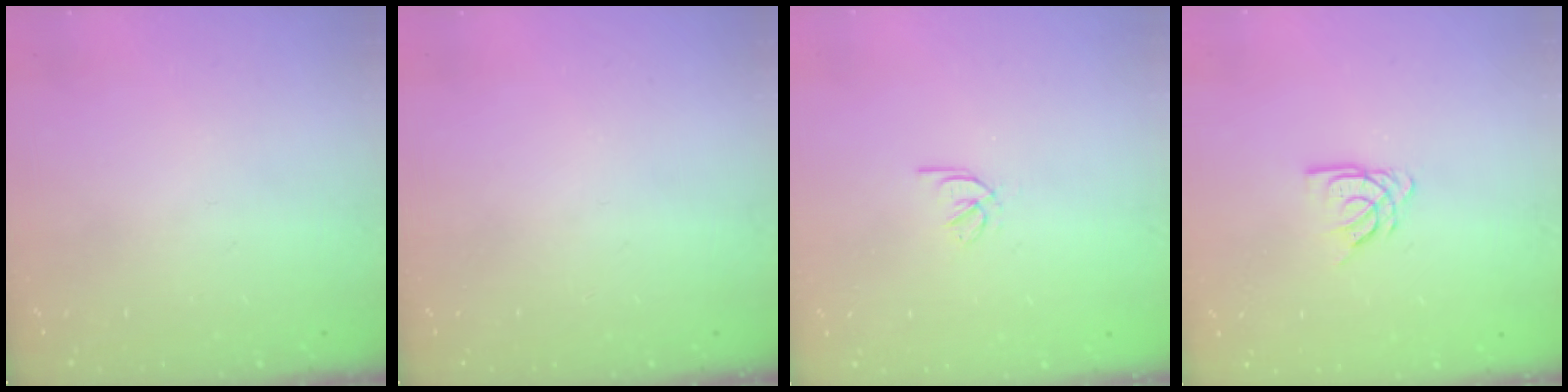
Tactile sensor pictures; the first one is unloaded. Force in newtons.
{"total": 0.0}
{"total": 2.3, "press": 2.2, "slide": 0.5}
{"total": 5.3, "press": 5.3, "slide": 0.5}